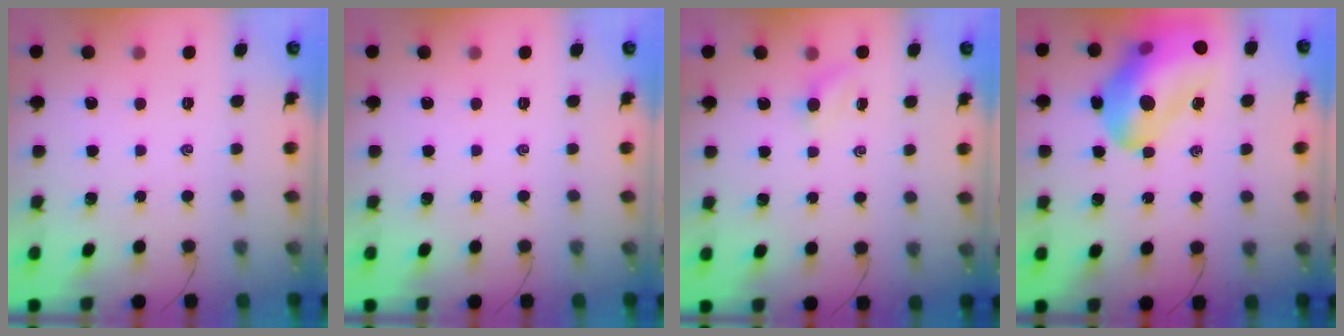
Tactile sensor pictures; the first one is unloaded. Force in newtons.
{"total": 0.0}
{"total": 2.2, "press": 2.1, "slide": 0.8}
{"total": 24.0, "press": 23.4, "slide": 5.0}